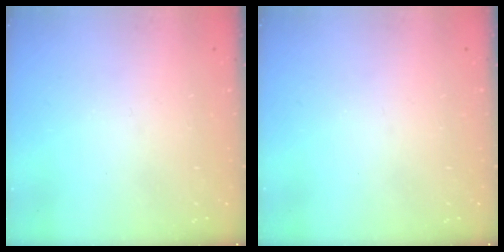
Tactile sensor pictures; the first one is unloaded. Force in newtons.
{"total": 0.0}